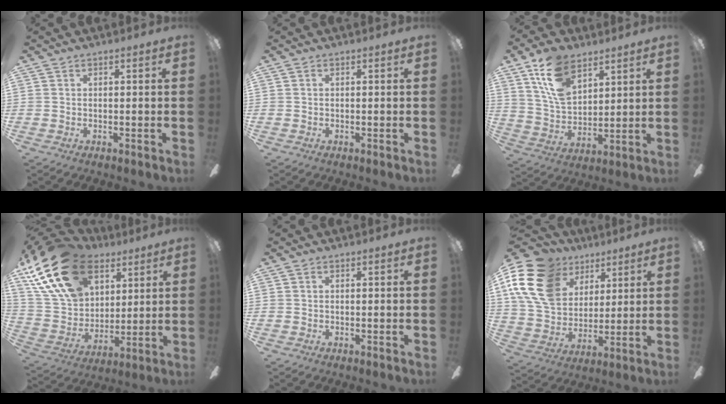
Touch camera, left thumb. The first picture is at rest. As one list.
[{"total": 0.0}, {"total": 14.1, "force": [8.4, 8.2, 7.9], "torque": [-0.157, -0.025, 0.159]}, {"total": 23.6, "force": [12.7, 14.8, 13.3], "torque": [-0.273, -0.048, 0.230]}, {"total": 0.0}, {"total": 19.8, "force": [9.2, 14.0, 10.5], "torque": [-0.241, -0.024, 0.175]}]